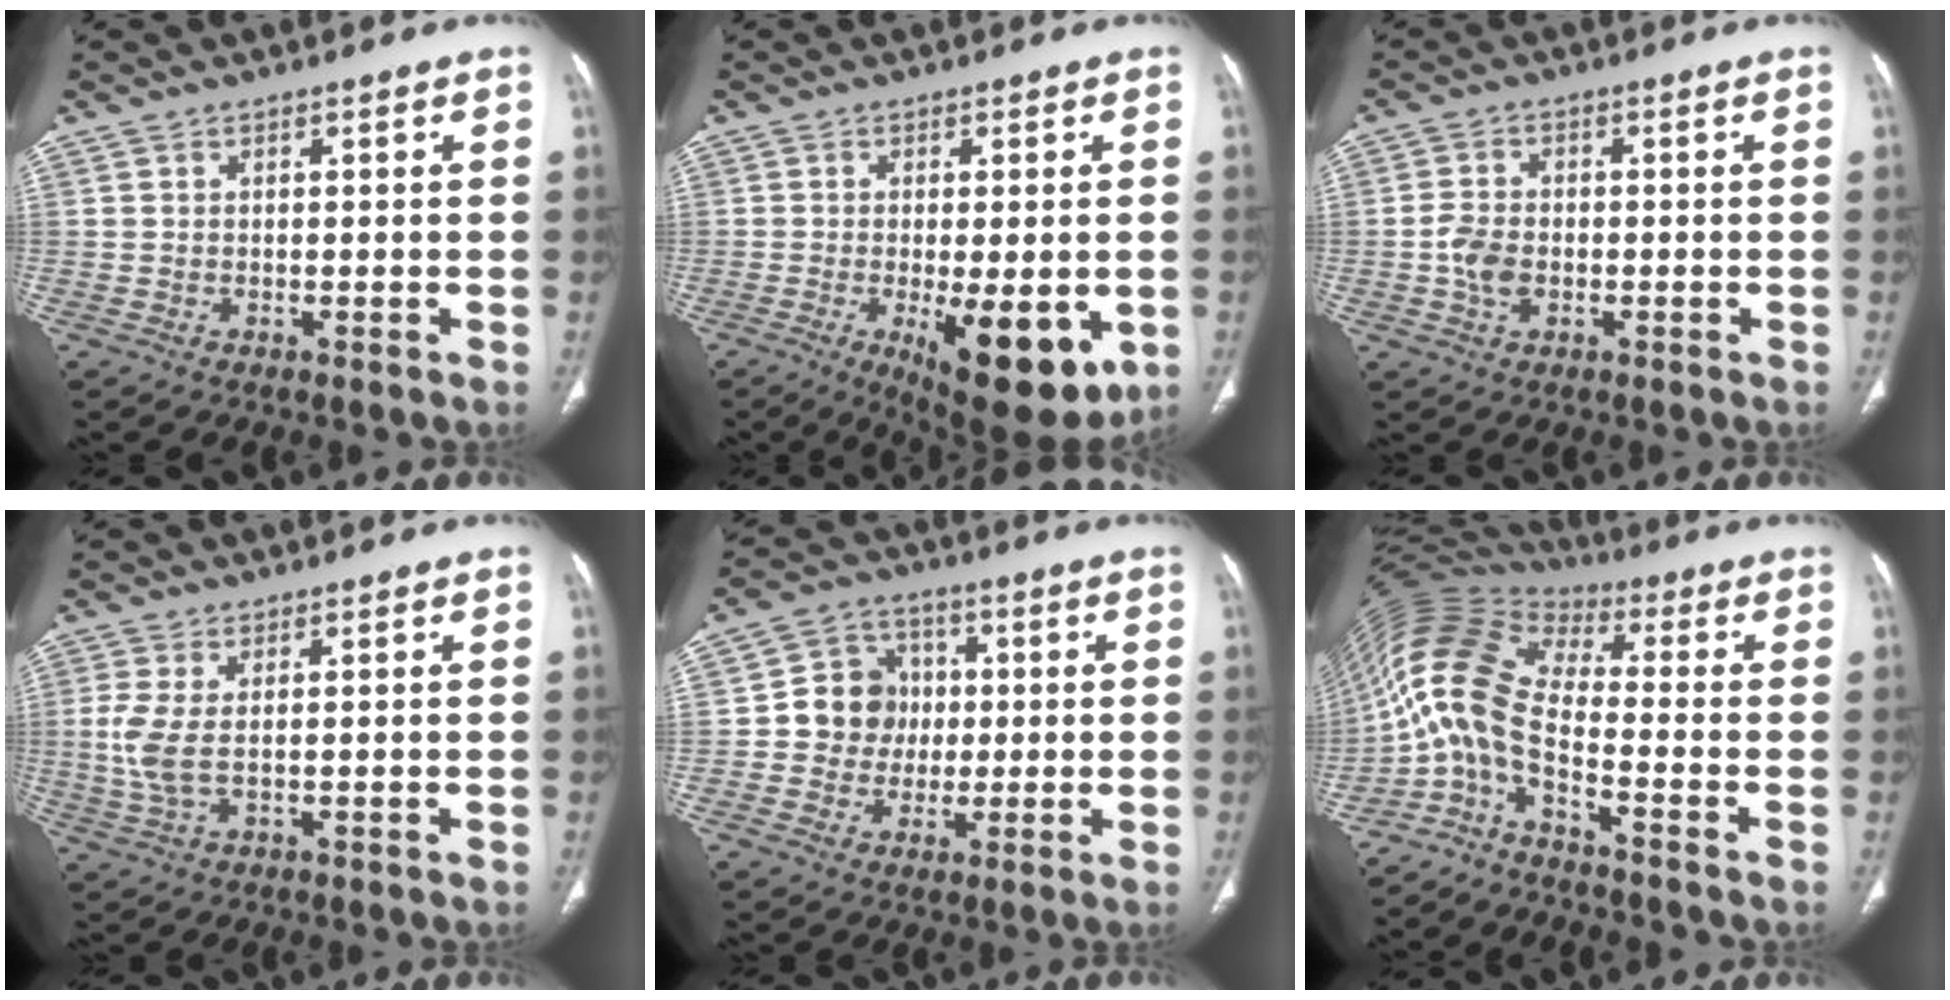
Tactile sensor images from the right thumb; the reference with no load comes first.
{"total": 14.4, "force": [-4.4, 5.4, 12.6], "torque": [-0.154, -0.019, -0.047]}
{"total": 4.9, "force": [-1.0, 3.4, 3.3], "torque": [-0.062, 0.009, -0.020]}
{"total": 5.2, "force": [0.2, 2.2, 4.7], "torque": [-0.129, -0.004, 0.006]}
{"total": 9.3, "force": [0.0, 8.6, 3.5], "torque": [-0.012, 0.015, -0.008]}
{"total": 11.8, "force": [-4.9, 3.6, 10.1], "torque": [-0.223, 0.066, -0.107]}